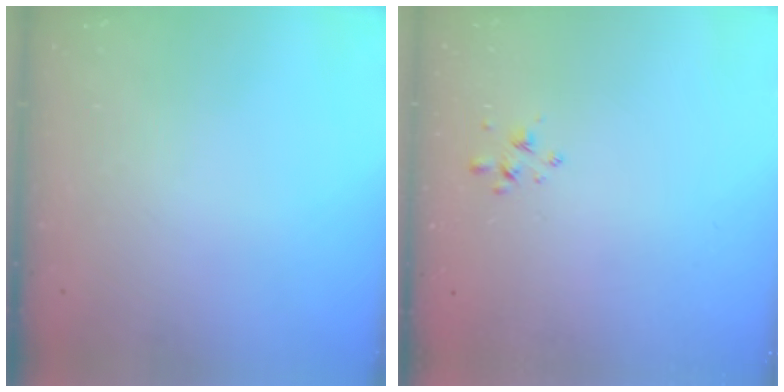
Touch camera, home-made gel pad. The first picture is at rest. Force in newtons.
{"total": 2.4, "press": 2.3, "slide": 0.8}